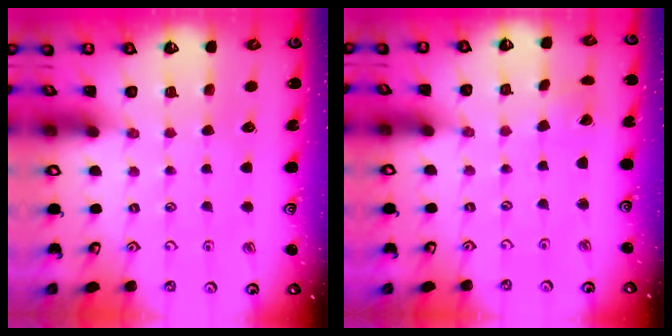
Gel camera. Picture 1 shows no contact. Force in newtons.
{"total": 0.7, "press": 0.7, "slide": 0.1}